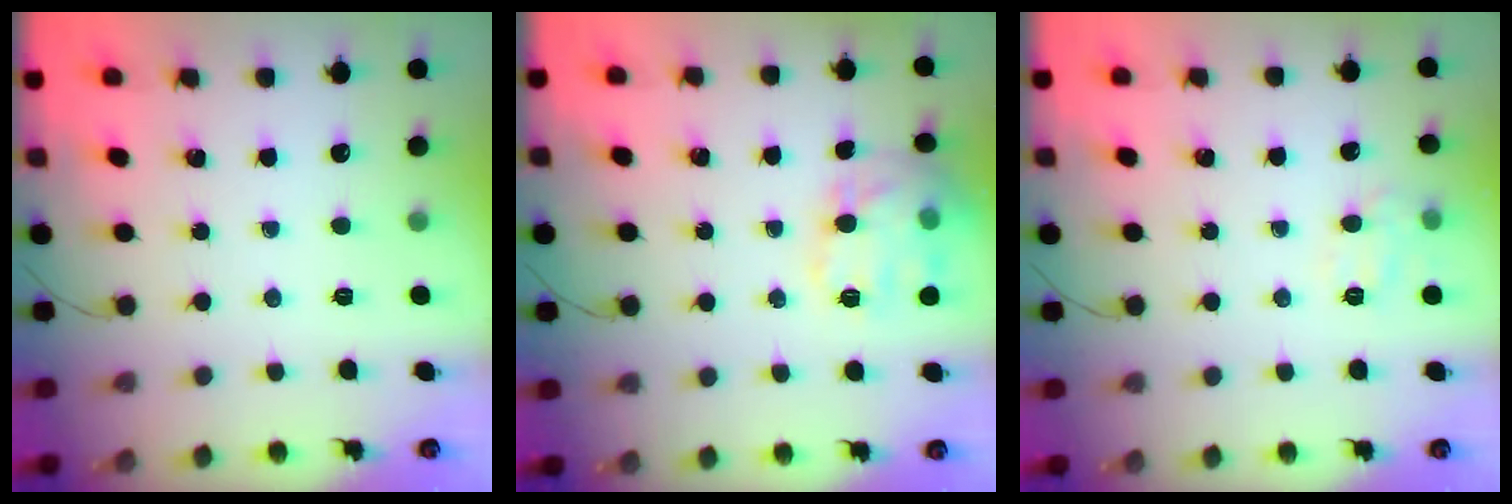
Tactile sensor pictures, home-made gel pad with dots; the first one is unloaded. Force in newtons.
{"total": 15.4, "press": 15.4, "slide": 0.8}
{"total": 7.4, "press": 7.3, "slide": 1.2}